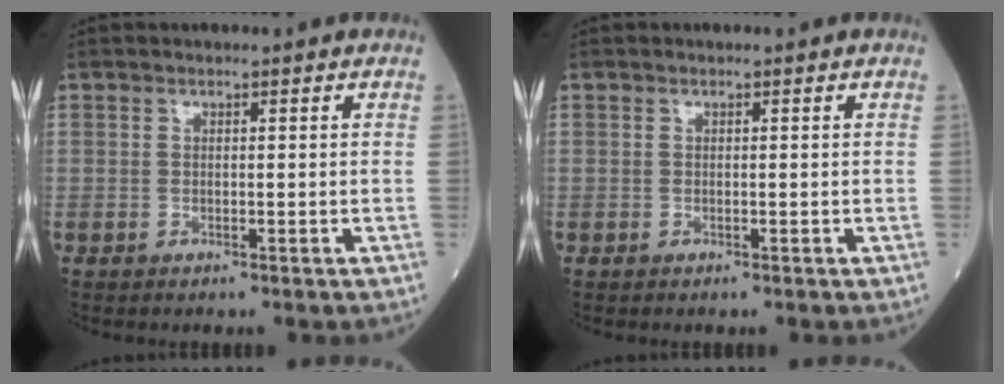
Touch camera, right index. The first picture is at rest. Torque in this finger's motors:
{"motor_torque": [0.01, 0.01, 0.00, -0.01]}